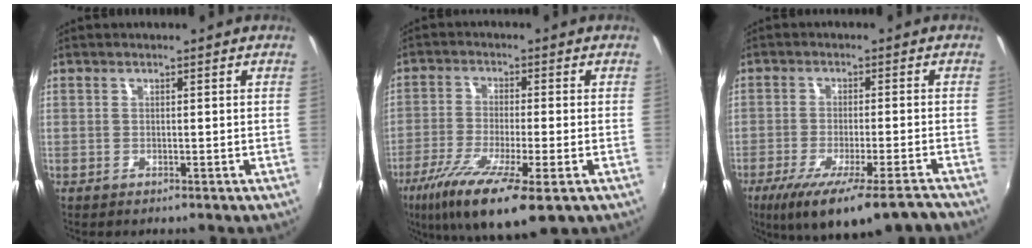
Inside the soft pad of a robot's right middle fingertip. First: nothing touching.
{"total": 14.4, "force": [-7.7, 2.9, 11.8], "torque": [-0.239, -0.050, -0.137]}
{"total": 14.6, "force": [-10.9, 1.4, 9.6], "torque": [-0.176, -0.054, -0.171]}